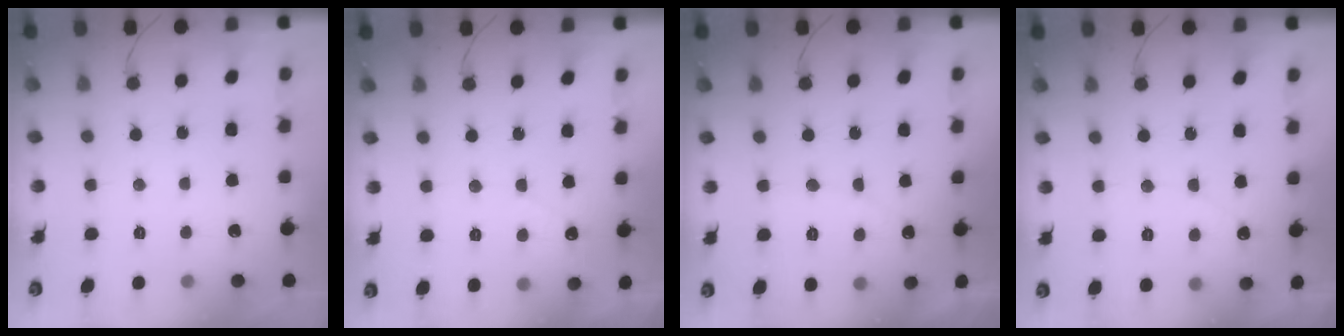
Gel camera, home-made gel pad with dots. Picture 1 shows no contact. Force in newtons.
{"total": 3.0, "press": 3.0, "slide": 0.1}
{"total": 5.0, "press": 4.9, "slide": 0.4}
{"total": 2.8, "press": 2.8, "slide": 0.2}